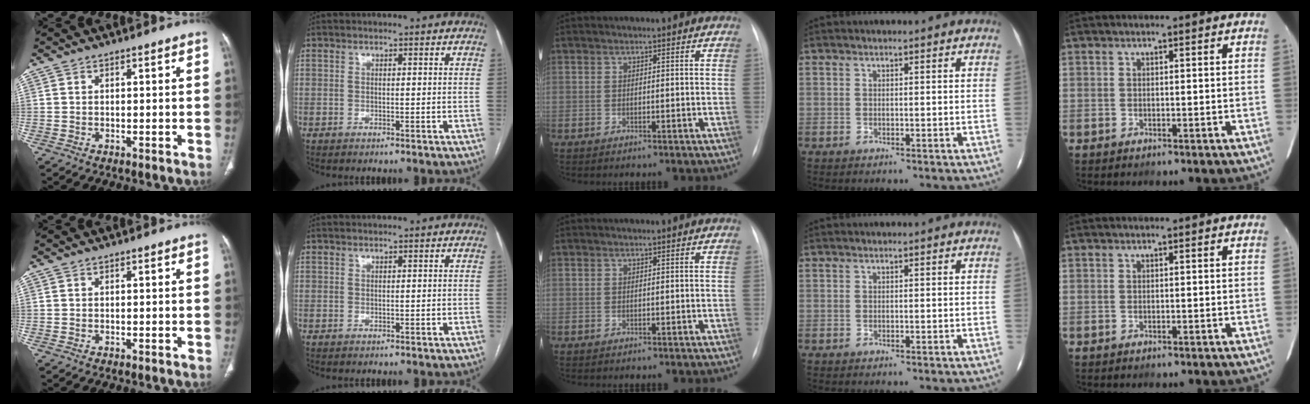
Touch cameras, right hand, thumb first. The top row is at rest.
{}